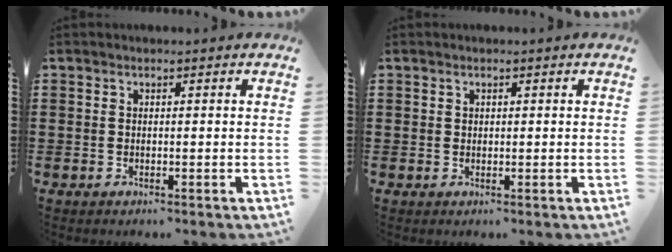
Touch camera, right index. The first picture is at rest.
{"total": 0.6, "force": [0.3, 0.5, 0.1], "torque": [-0.004, 0.002, 0.006]}